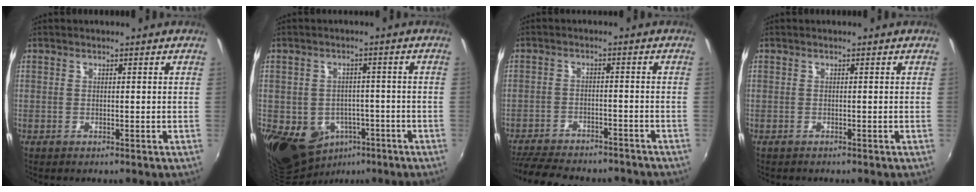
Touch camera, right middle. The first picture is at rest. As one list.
[{"total": 14.5, "force": [-5.8, 11.4, 6.9], "torque": [-0.175, -0.009, -0.066]}, {"total": 16.3, "force": [-14.0, 4.8, 6.7], "torque": [-0.148, -0.022, -0.200]}, {"total": 0.6, "force": [-0.5, 0.3, 0.0], "torque": [-0.003, -0.003, -0.010]}]